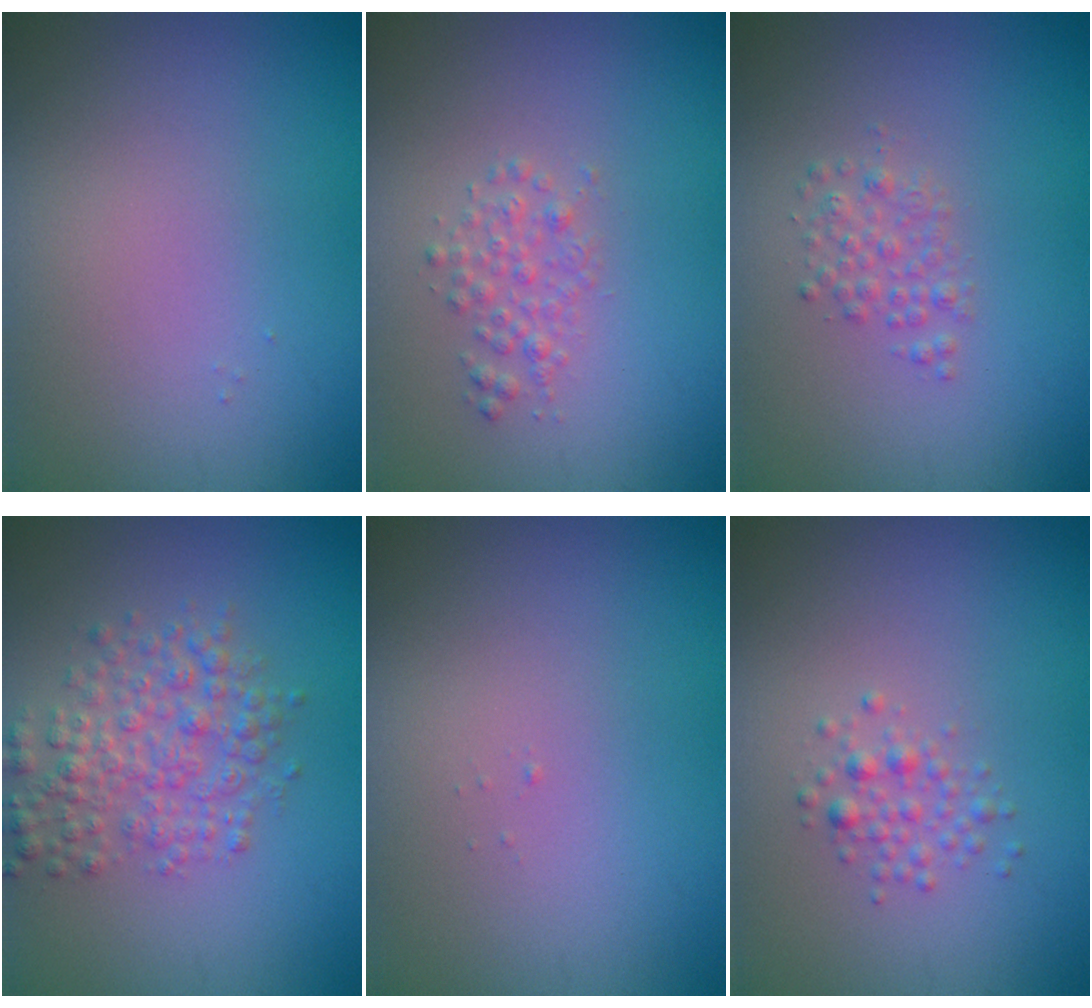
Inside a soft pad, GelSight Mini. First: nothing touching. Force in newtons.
{"total": 1.6, "press": 1.6, "slide": 0.1}
{"total": 1.5, "press": 1.5, "slide": 0.0}
{"total": 4.0, "press": 4.0, "slide": 0.1}
{"total": 0.0}
{"total": 1.5, "press": 1.5, "slide": 0.0}